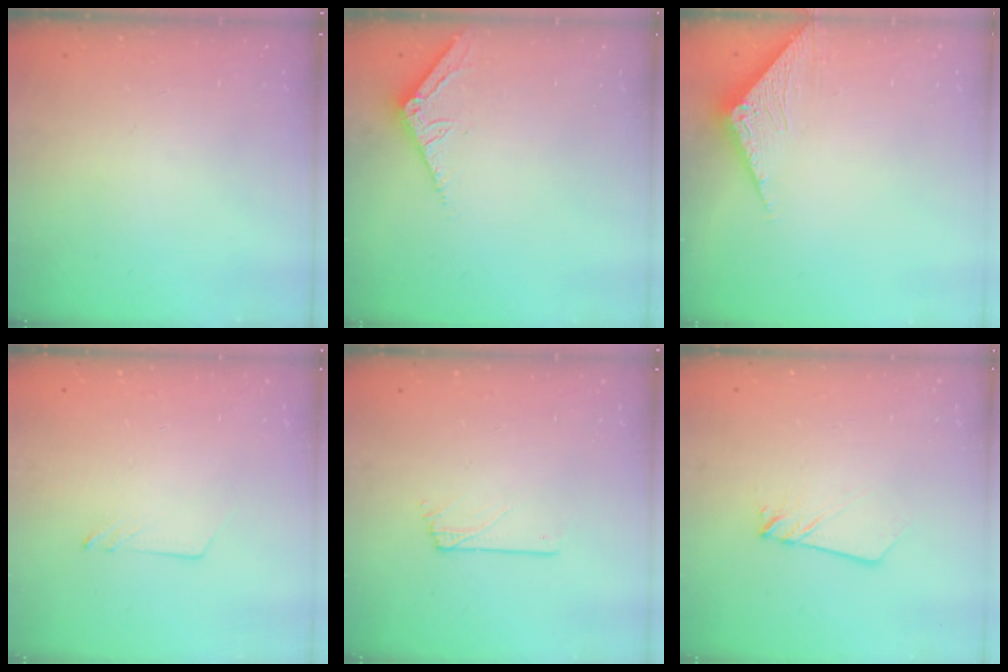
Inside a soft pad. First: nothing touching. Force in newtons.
{"total": 3.6, "press": 3.6, "slide": 0.4}
{"total": 3.4, "press": 3.4, "slide": 0.2}
{"total": 1.2, "press": 1.2, "slide": 0.1}
{"total": 0.6, "press": 0.6, "slide": 0.1}
{"total": 2.7, "press": 2.6, "slide": 0.3}